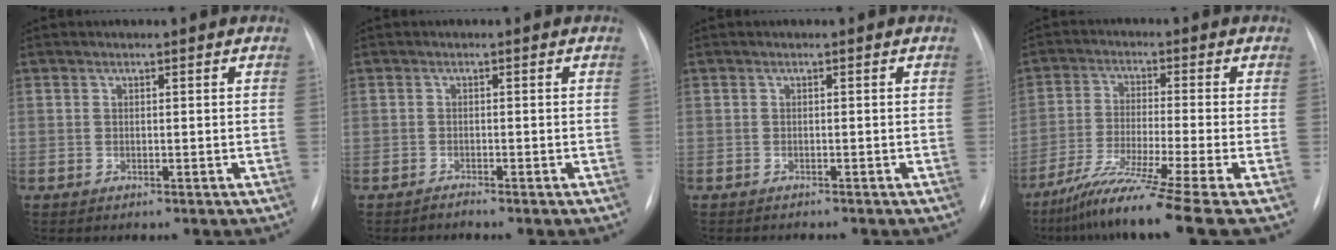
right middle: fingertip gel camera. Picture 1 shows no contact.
{"total": 0.7, "force": [-0.7, -0.3, -0.1], "torque": [0.000, -0.006, -0.011]}
{"total": 1.5, "force": [-1.4, 0.2, 0.4], "torque": [-0.004, -0.006, -0.013]}
{"total": 12.9, "force": [-9.4, -2.8, 8.3], "torque": [-0.146, -0.046, -0.156]}